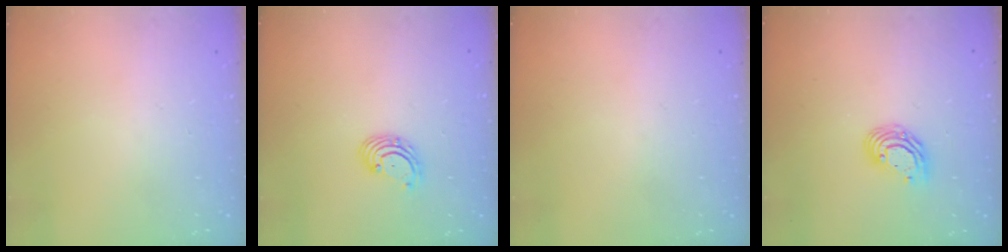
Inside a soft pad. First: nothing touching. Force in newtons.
{"total": 2.9, "press": 2.9, "slide": 0.1}
{"total": 0.0}
{"total": 8.1, "press": 8.0, "slide": 1.4}